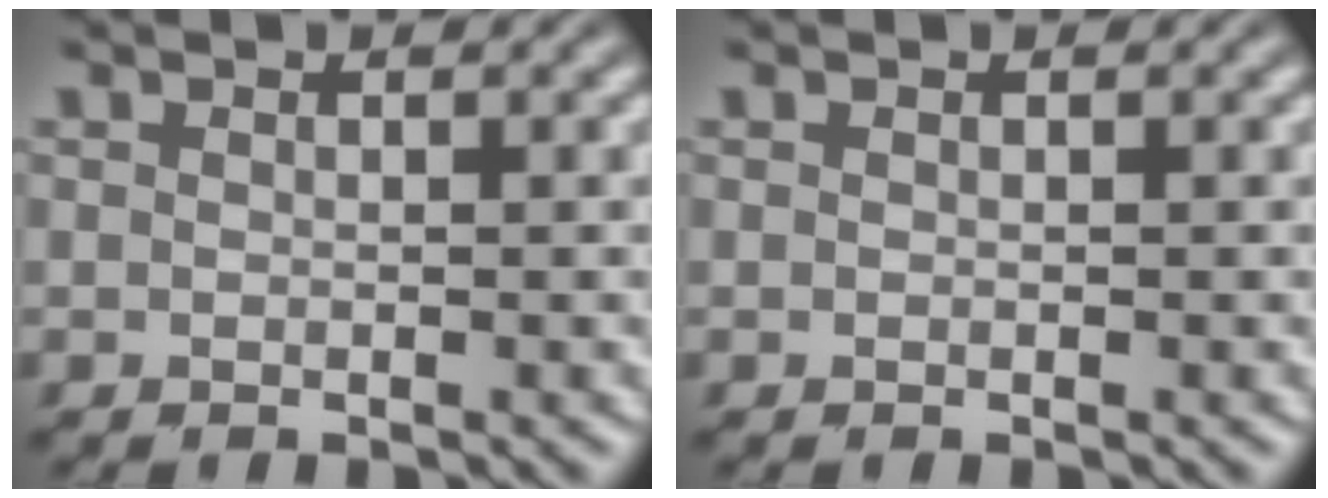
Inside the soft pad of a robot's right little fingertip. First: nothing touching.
{"total": 0.0}